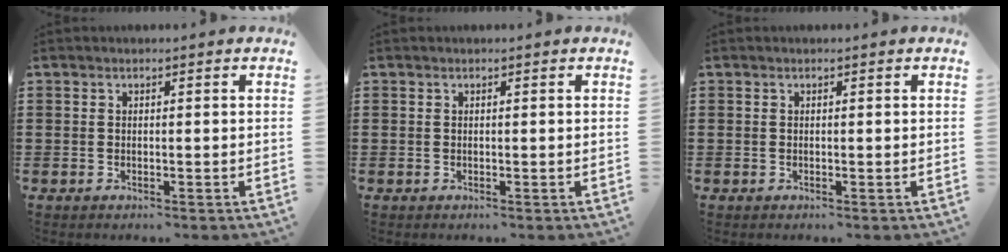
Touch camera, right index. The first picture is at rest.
{"total": 0.0}
{"total": 0.0}